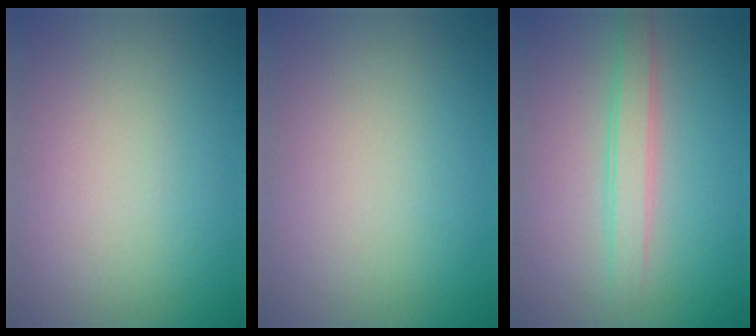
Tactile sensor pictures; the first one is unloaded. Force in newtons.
{"total": 0.0}
{"total": 2.8, "press": 2.8, "slide": 0.1}